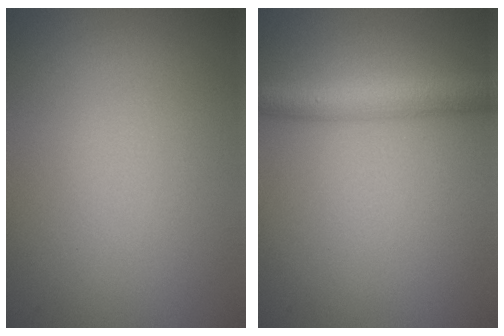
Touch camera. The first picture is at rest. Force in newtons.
{"total": 3.8, "press": 3.8, "slide": 0.1}